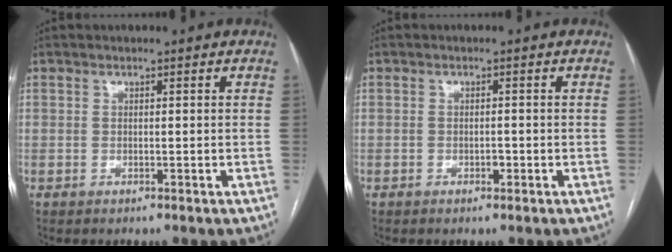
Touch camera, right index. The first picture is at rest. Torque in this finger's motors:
{"motor_torque": [0.09, 0.02, 0.02, 0.01]}